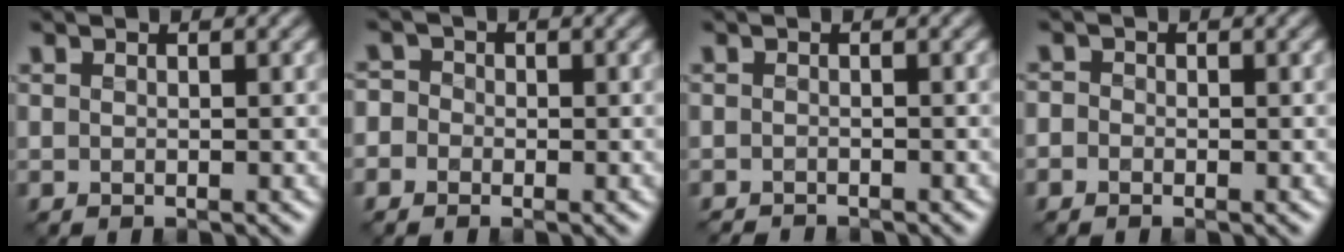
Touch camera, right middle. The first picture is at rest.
{"total": 2.8, "force": [-0.8, 2.6, 0.8], "torque": [0.003, 0.016, -0.047]}
{"total": 1.1, "force": [-1.1, -0.1, -0.1], "torque": [0.001, -0.006, -0.021]}
{"total": 1.2, "force": [-0.5, 1.0, 0.4], "torque": [0.003, 0.000, -0.016]}